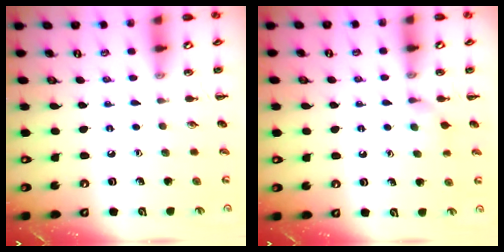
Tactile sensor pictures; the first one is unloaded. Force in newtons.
{"total": 3.7, "press": 3.3, "slide": 1.5}